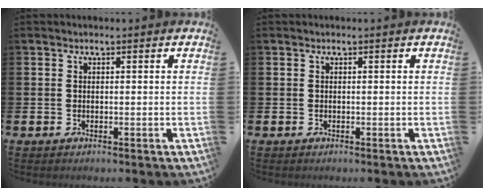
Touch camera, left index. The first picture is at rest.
{"total": 0.0}